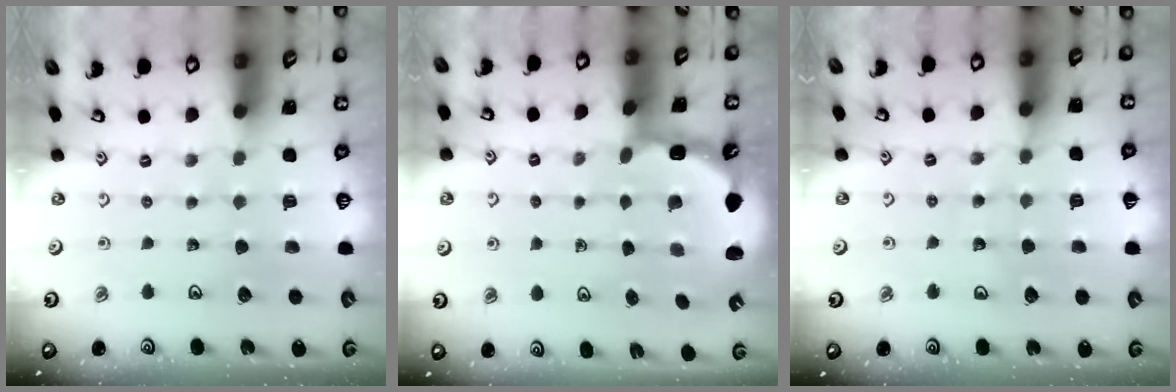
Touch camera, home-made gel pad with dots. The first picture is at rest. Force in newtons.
{"total": 3.2, "press": 2.7, "slide": 1.7}
{"total": 6.1, "press": 6.1, "slide": 0.6}